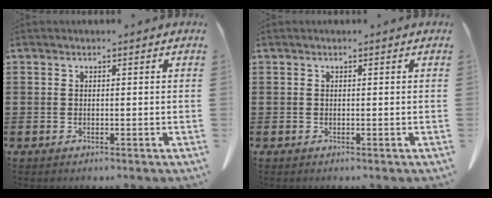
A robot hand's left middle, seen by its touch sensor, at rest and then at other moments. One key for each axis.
{"total": 0.0}